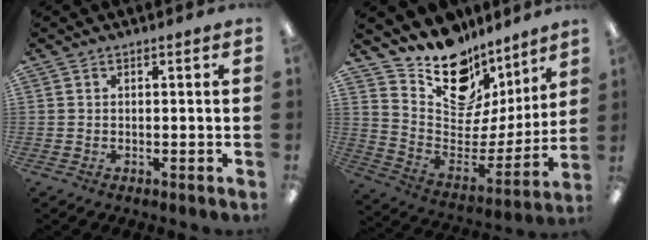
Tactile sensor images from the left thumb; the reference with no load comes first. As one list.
[{"total": 17.3, "force": [13.4, 9.2, 5.7], "torque": [-0.095, -0.118, 0.238]}]